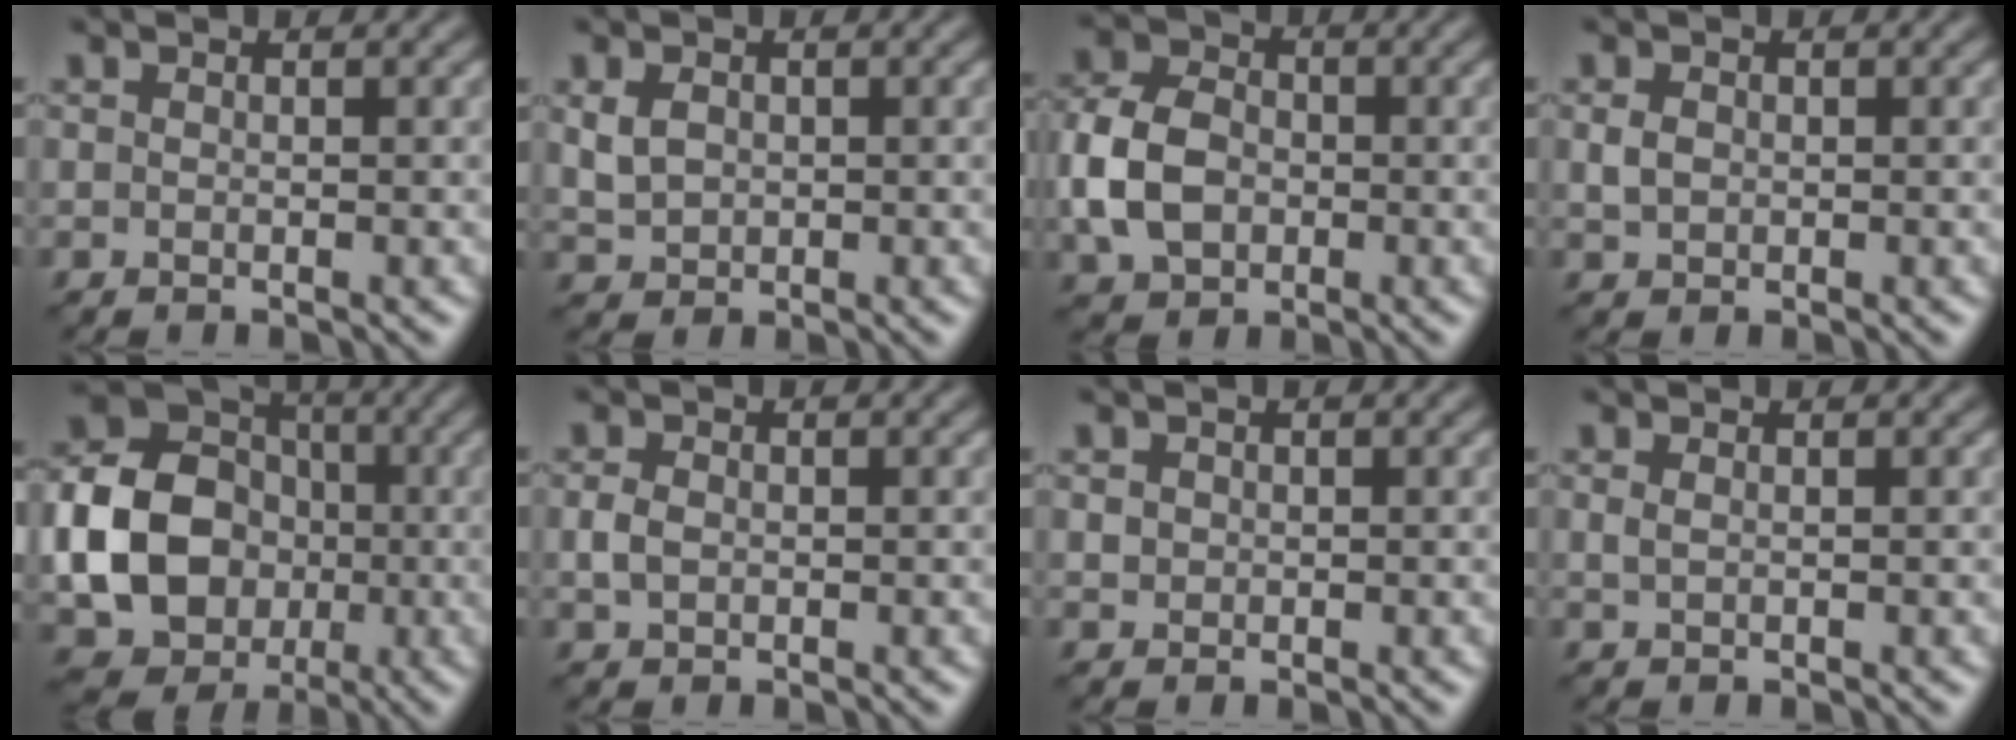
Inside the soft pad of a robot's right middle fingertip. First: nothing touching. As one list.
[{"total": 2.2, "force": [0.4, 1.7, 1.2], "torque": [-0.033, 0.001, 0.010]}, {"total": 7.0, "force": [-1.3, 5.1, 4.5], "torque": [-0.107, 0.007, -0.037]}, {"total": 1.3, "force": [0.1, 1.0, 0.8], "torque": [-0.019, 0.003, 0.002]}, {"total": 12.4, "force": [-1.6, 10.4, 6.5], "torque": [-0.119, -0.018, -0.039]}, {"total": 1.5, "force": [0.0, 1.2, 1.0], "torque": [-0.025, 0.002, -0.001]}, {"total": 0.6, "force": [0.1, 0.6, 0.2], "torque": [0.000, 0.000, 0.003]}, {"total": 0.6, "force": [0.3, 0.2, 0.5], "torque": [-0.015, 0.001, 0.007]}]